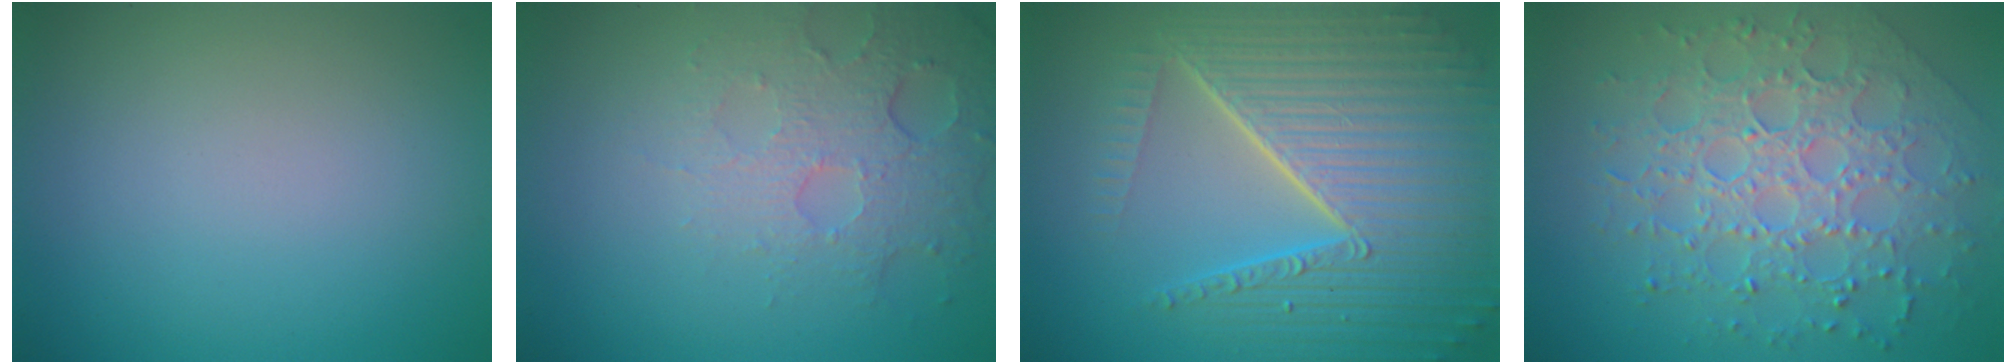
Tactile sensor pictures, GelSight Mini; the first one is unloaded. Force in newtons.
{"total": 4.9, "press": 3.2, "slide": 3.6}
{"total": 10.0, "press": 6.4, "slide": 7.8}
{"total": 8.0, "press": 5.6, "slide": 5.7}